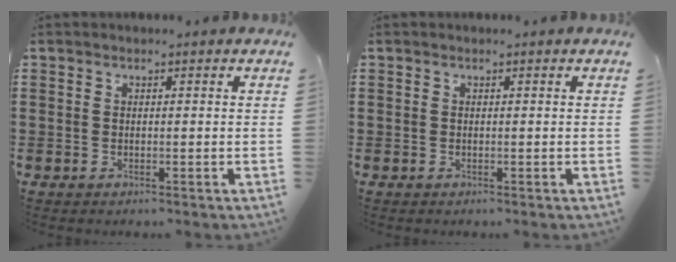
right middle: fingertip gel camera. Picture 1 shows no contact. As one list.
[{"total": 0.0}]